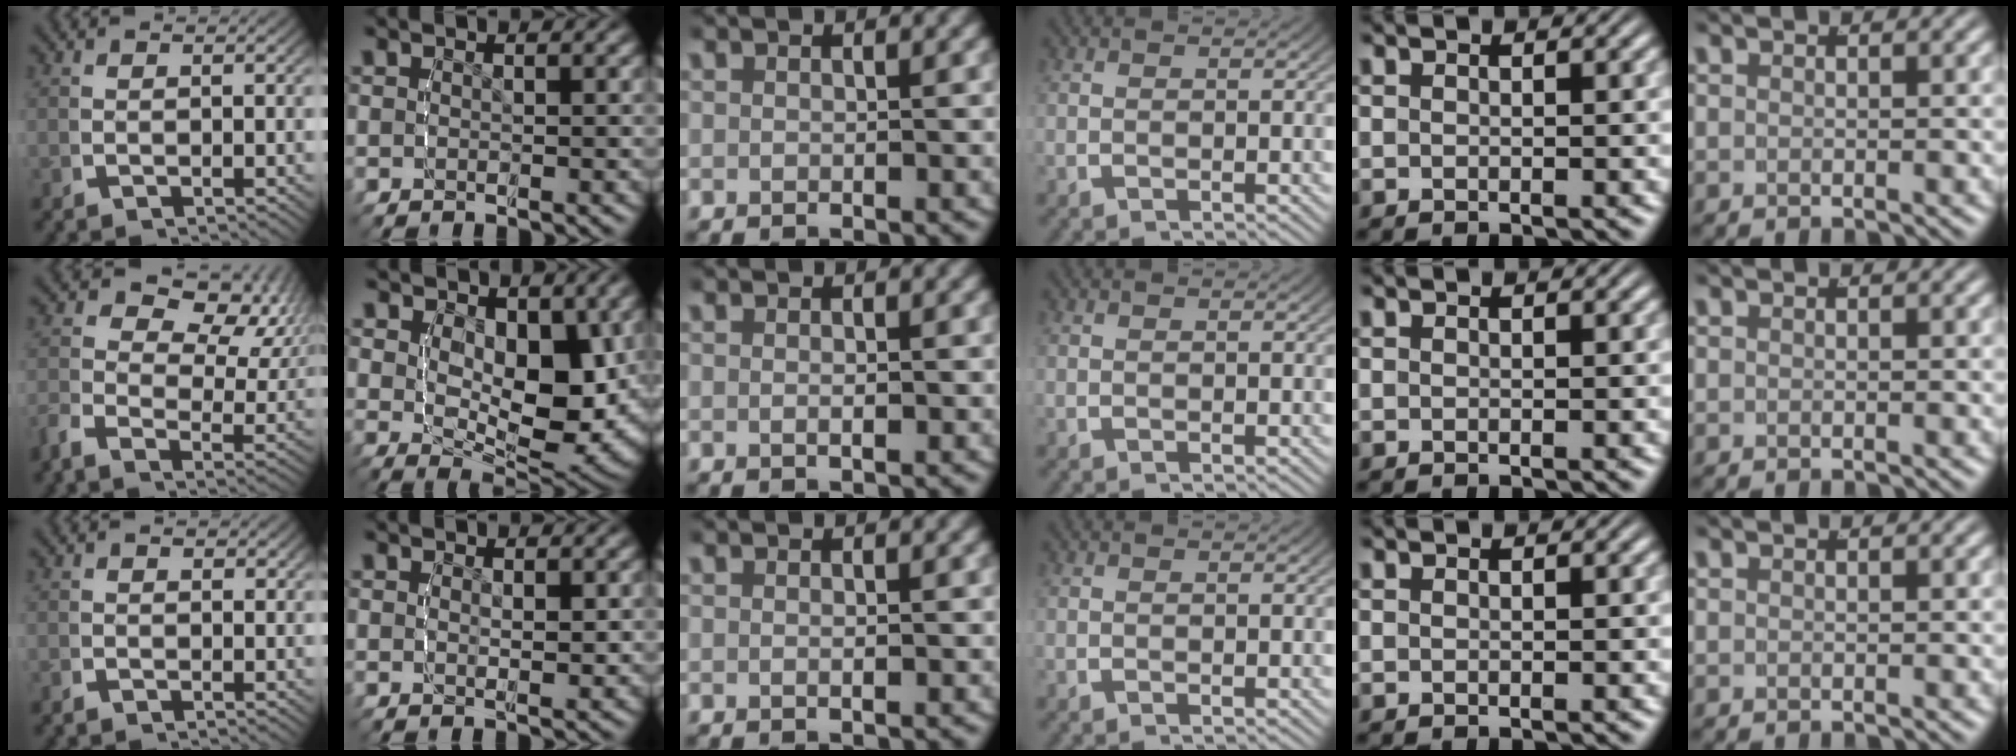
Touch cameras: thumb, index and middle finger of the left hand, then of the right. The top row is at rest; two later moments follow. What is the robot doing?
{"motion": "lift_and_place", "object": "lipstick"}